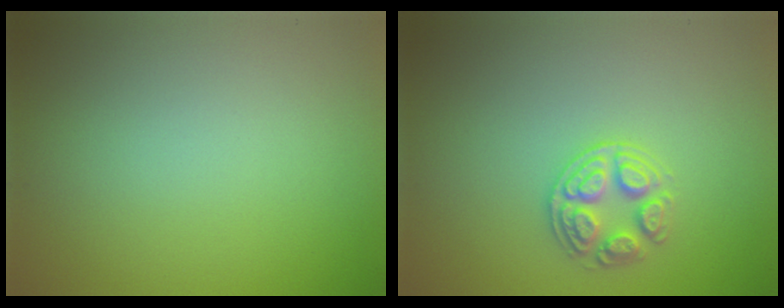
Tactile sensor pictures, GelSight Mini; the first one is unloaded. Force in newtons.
{"total": 2.7, "press": 2.6, "slide": 0.4}